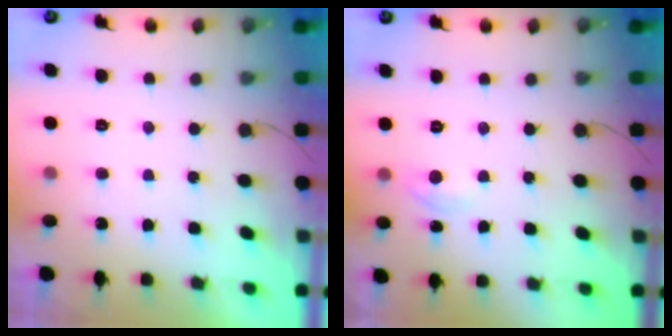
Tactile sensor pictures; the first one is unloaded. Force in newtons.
{"total": 3.6, "press": 3.6, "slide": 0.5}